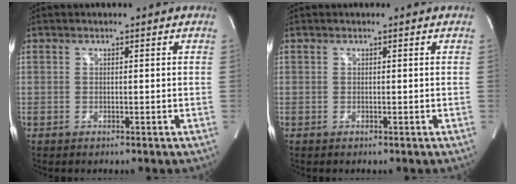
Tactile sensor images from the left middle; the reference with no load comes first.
{"total": 0.0}